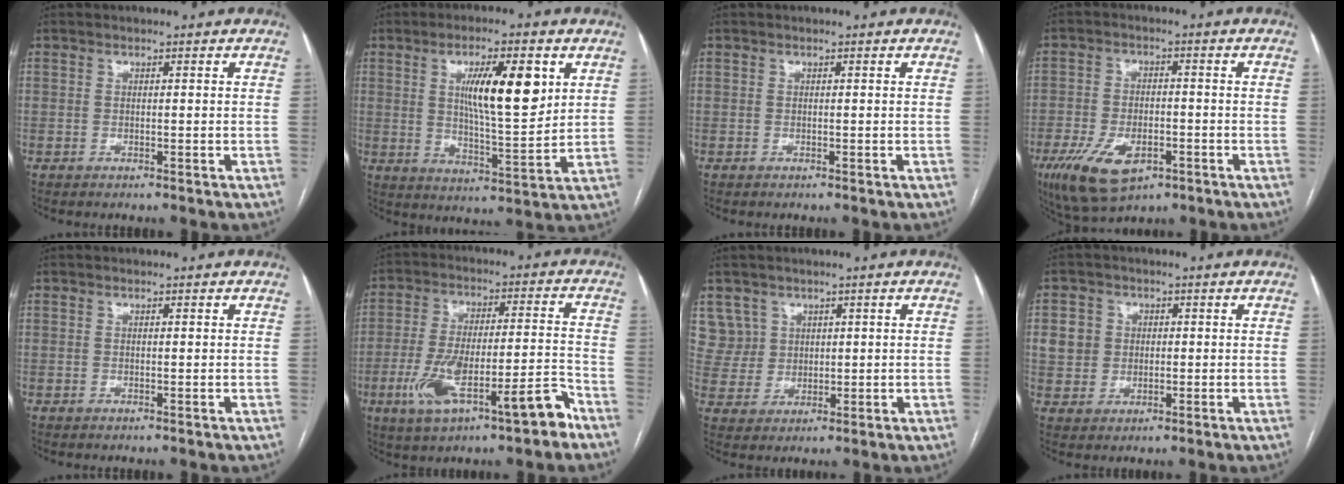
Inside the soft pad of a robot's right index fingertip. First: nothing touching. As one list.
[{"total": 11.8, "force": [3.9, 2.3, 10.9], "torque": [-0.182, -0.003, 0.067]}, {"total": 0.0}, {"total": 10.8, "force": [-5.2, 5.3, 7.8], "torque": [-0.150, -0.007, -0.082]}, {"total": 0.0}, {"total": 13.9, "force": [-7.0, 3.3, 11.6], "torque": [-0.208, 0.021, -0.106]}, {"total": 6.3, "force": [3.1, 5.4, -0.3], "torque": [0.006, 0.014, 0.072]}, {"total": 5.4, "force": [0.9, 5.1, 1.5], "torque": [-0.026, 0.013, 0.022]}]